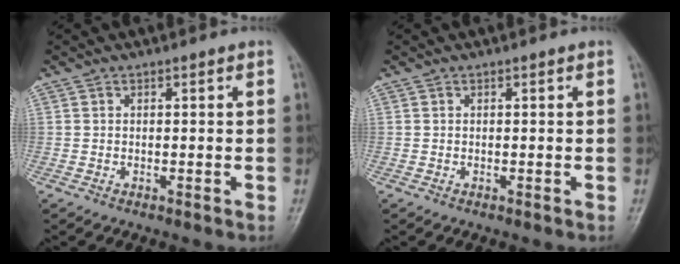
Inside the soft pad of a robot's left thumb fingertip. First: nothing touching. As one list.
[{"total": 0.0}]